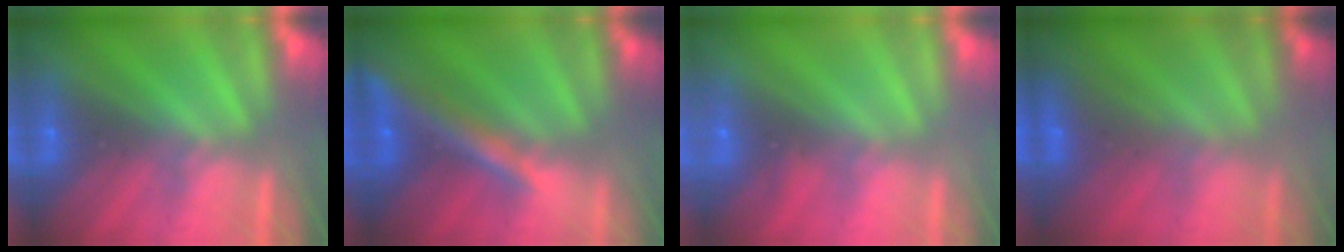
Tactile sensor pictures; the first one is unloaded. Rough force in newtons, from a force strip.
{"total": 7.5}
{"total": 2.3}
{"total": 3.0}